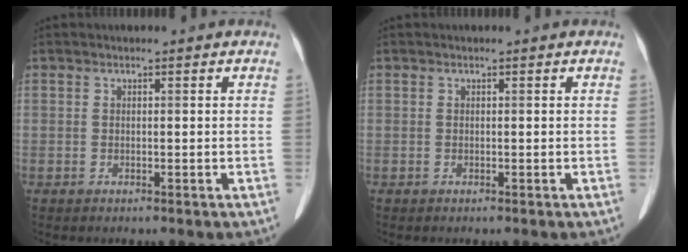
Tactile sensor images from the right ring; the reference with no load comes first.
{"total": 0.0}